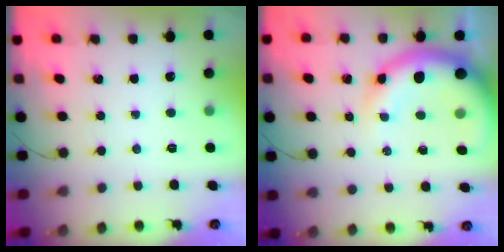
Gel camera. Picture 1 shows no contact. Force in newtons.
{"total": 10.0, "press": 9.5, "slide": 3.0}